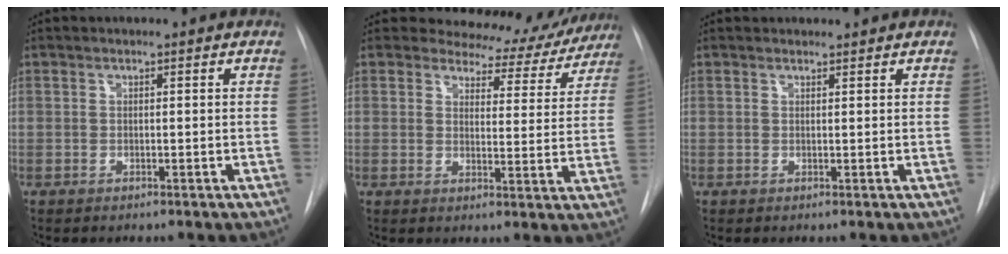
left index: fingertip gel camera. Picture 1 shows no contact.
{"total": 10.8, "force": [10.0, 3.9, 0.7], "torque": [0.015, -0.028, 0.098]}
{"total": 1.6, "force": [1.6, 0.4, 0.0], "torque": [-0.004, 0.012, 0.023]}